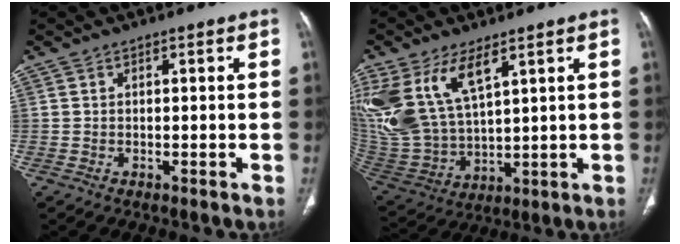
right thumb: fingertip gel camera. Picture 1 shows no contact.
{"total": 17.5, "force": [8.3, 8.7, 12.8], "torque": [-0.272, -0.027, 0.182]}